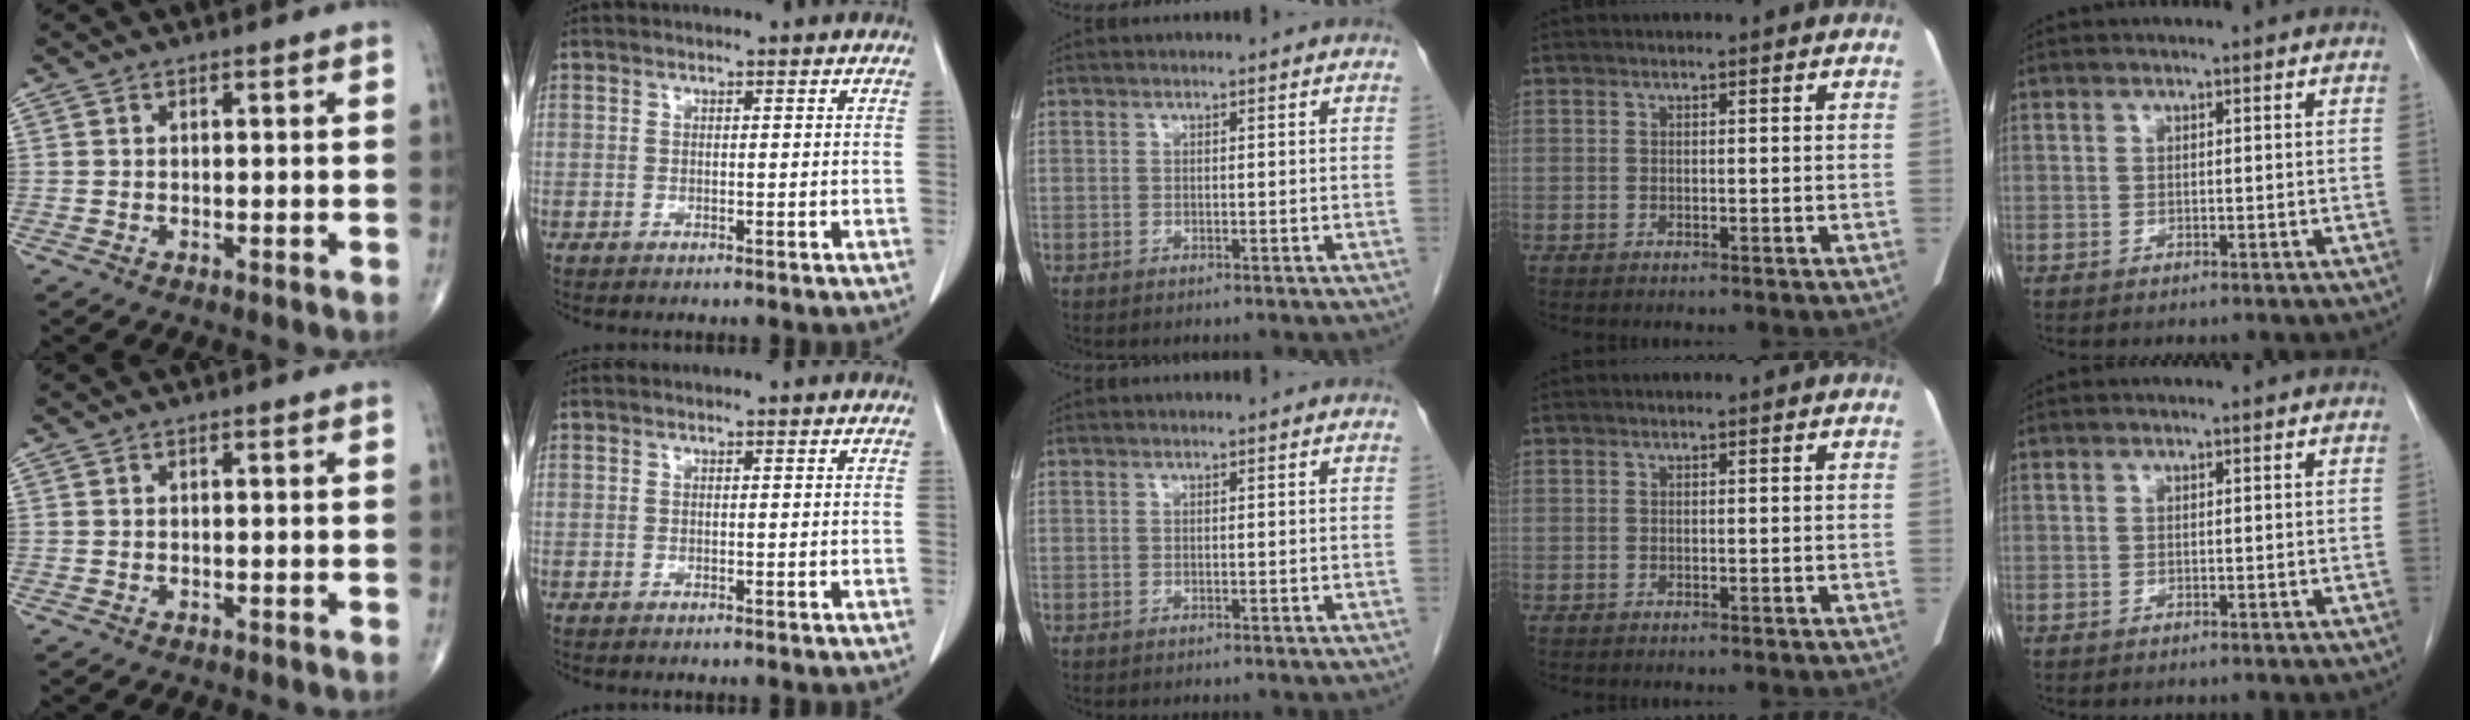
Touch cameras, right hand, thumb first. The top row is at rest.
{}